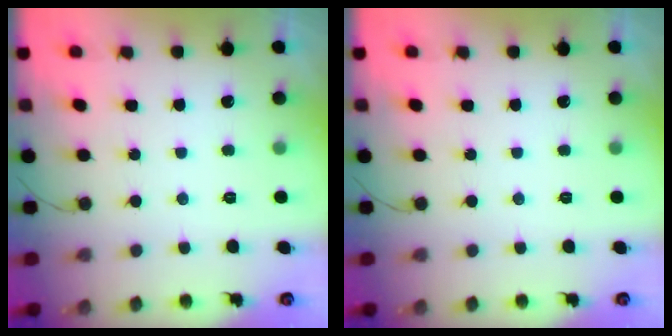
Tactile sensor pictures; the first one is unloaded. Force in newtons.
{"total": 0.0}